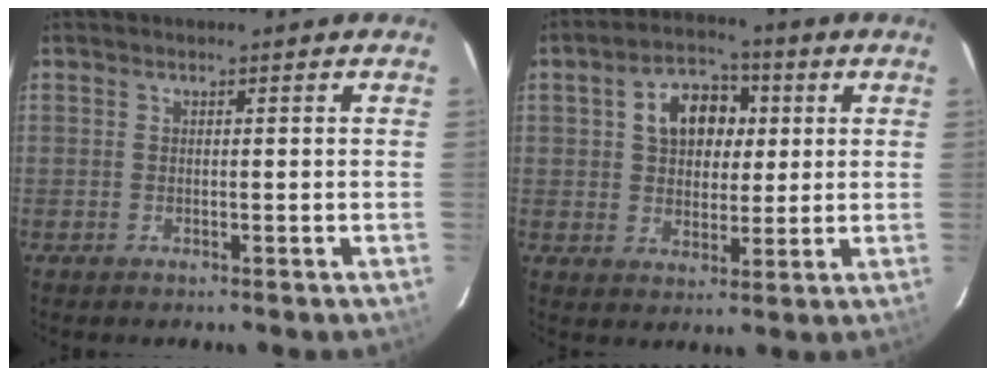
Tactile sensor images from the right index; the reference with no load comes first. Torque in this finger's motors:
{"motor_torque": [0.56, 0.33, 0.20, 0.09]}